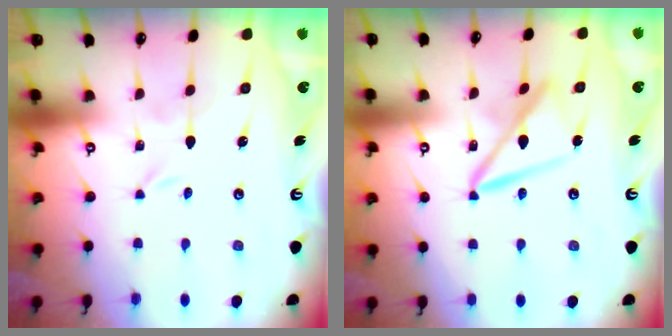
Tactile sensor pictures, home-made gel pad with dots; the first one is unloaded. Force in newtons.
{"total": 11.5, "press": 11.5, "slide": 1.1}